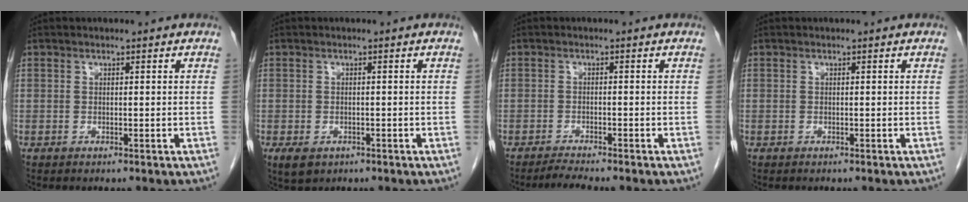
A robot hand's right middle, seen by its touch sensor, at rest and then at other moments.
{"total": 2.8, "force": [-1.5, 1.8, 1.5], "torque": [-0.029, -0.004, -0.013]}
{"total": 3.1, "force": [-2.8, -0.3, 1.2], "torque": [-0.026, -0.011, -0.048]}
{"total": 0.0}